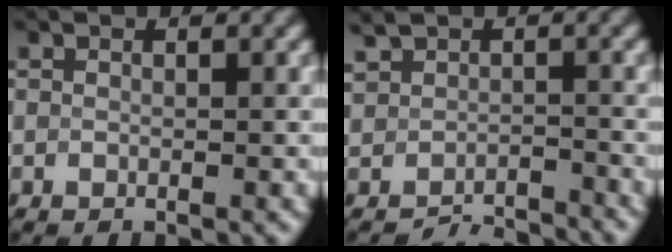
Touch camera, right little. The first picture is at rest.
{"total": 3.1, "force": [-2.4, 1.8, 0.8], "torque": [-0.001, -0.009, -0.048]}